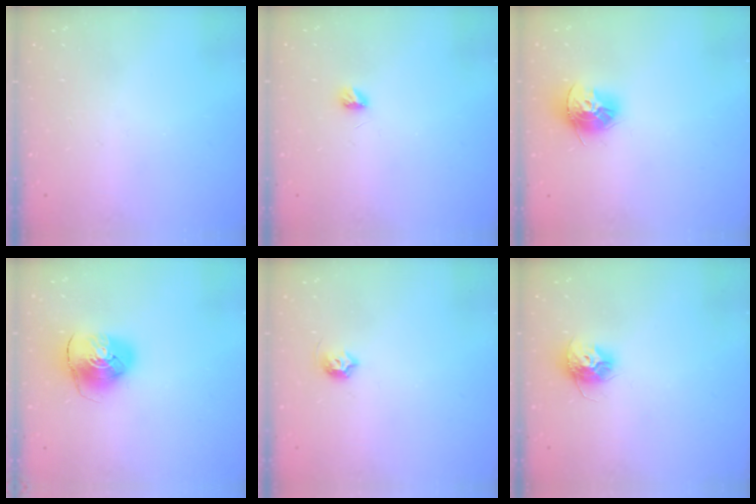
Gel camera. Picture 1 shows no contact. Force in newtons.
{"total": 3.8, "press": 3.7, "slide": 0.5}
{"total": 12.6, "press": 12.5, "slide": 1.2}
{"total": 9.7, "press": 9.6, "slide": 1.4}
{"total": 6.1, "press": 6.0, "slide": 1.1}
{"total": 10.3, "press": 10.3, "slide": 0.7}